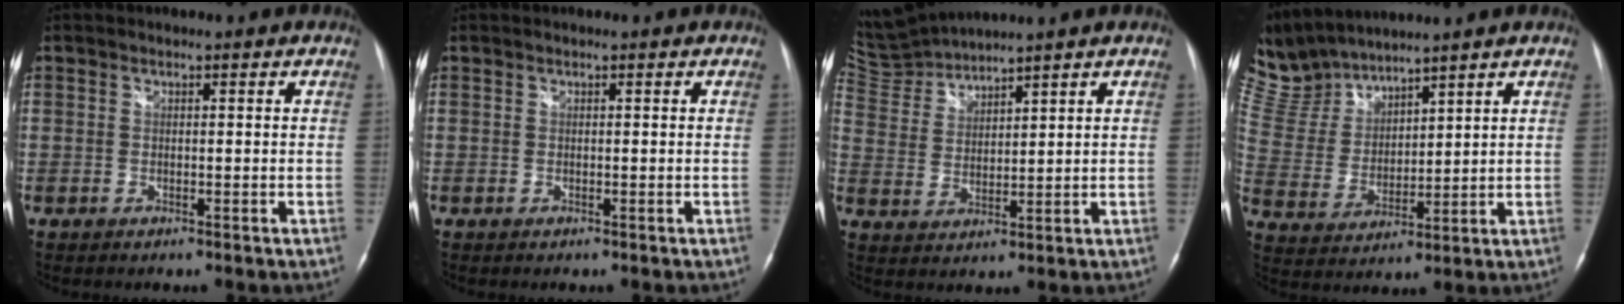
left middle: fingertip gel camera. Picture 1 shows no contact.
{"total": 0.0}
{"total": 6.3, "force": [6.2, -1.1, -0.4], "torque": [-0.013, 0.006, 0.140]}
{"total": 11.2, "force": [10.8, 1.8, 2.1], "torque": [-0.070, 0.012, 0.238]}